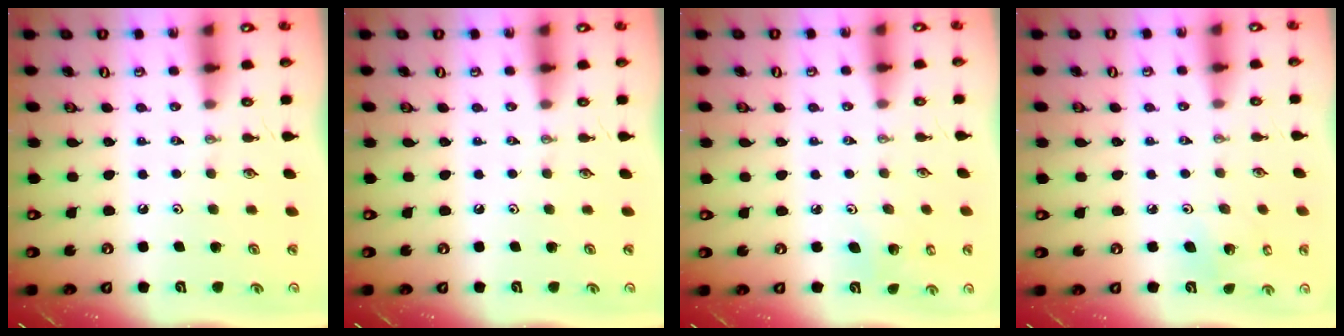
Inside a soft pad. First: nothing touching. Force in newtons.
{"total": 0.0}
{"total": 4.0, "press": 4.0, "slide": 0.4}
{"total": 4.2, "press": 4.0, "slide": 1.3}